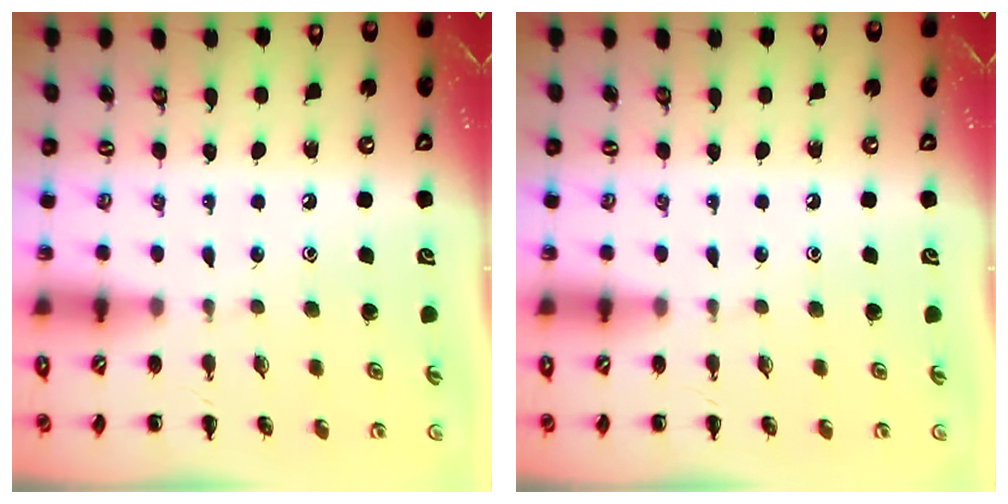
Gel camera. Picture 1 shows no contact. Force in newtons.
{"total": 0.0}